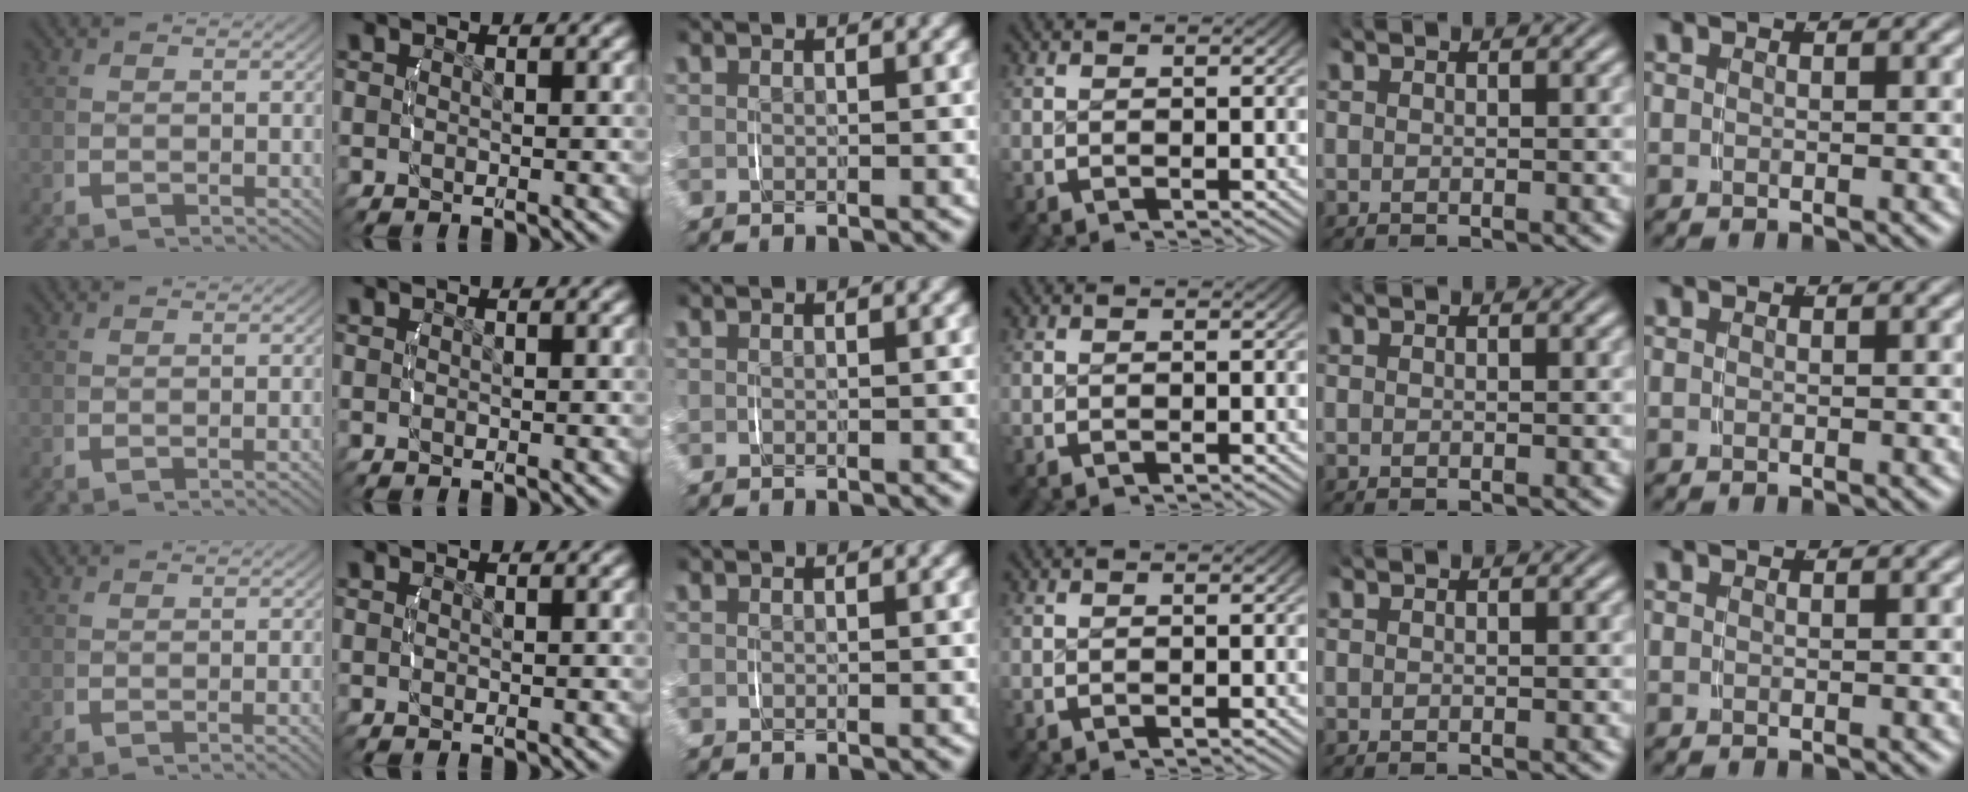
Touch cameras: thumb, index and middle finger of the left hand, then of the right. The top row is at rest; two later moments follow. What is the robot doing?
{"motion": "lift_and_place", "object": "measuring cup"}